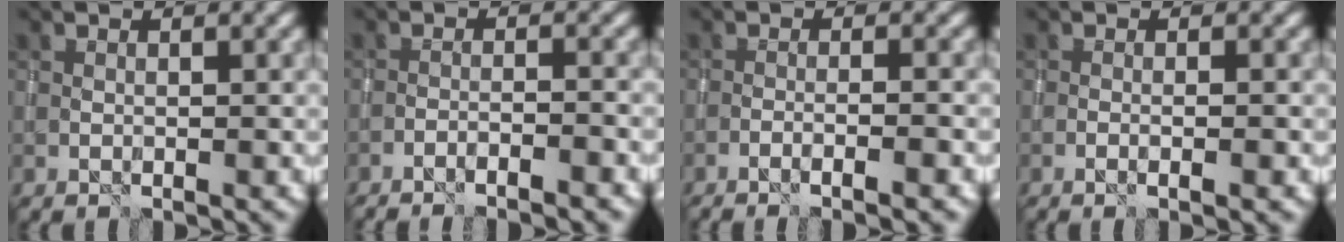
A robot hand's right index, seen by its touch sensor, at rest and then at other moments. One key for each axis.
{"total": 3.5, "fx": -3.0, "fy": 0.5, "fz": 1.7, "tx": -0.025, "ty": 0.008, "tz": -0.052}
{"total": 3.4, "fx": -2.2, "fy": 0.5, "fz": 2.6, "tx": -0.036, "ty": 0.013, "tz": -0.046}
{"total": 1.9, "fx": -0.5, "fy": 0.5, "fz": 1.7, "tx": -0.018, "ty": 0.001, "tz": -0.014}